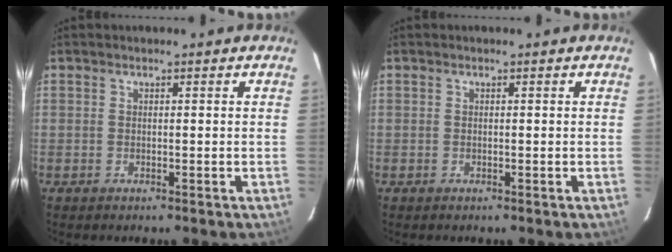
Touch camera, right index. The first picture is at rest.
{"total": 0.0}